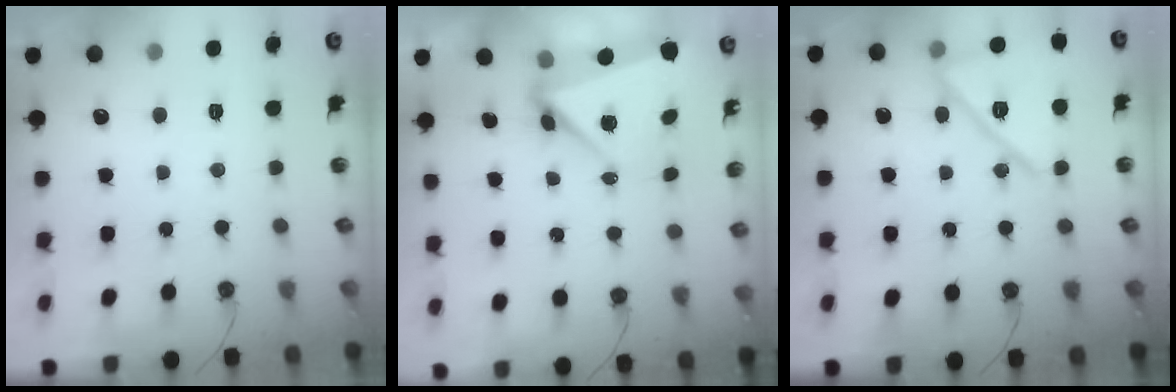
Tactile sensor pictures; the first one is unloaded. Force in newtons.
{"total": 5.4, "press": 5.3, "slide": 1.3}
{"total": 16.7, "press": 16.6, "slide": 2.1}